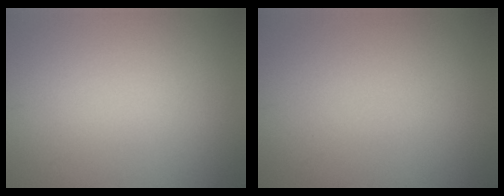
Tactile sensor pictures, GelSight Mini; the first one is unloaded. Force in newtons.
{"total": 0.0}